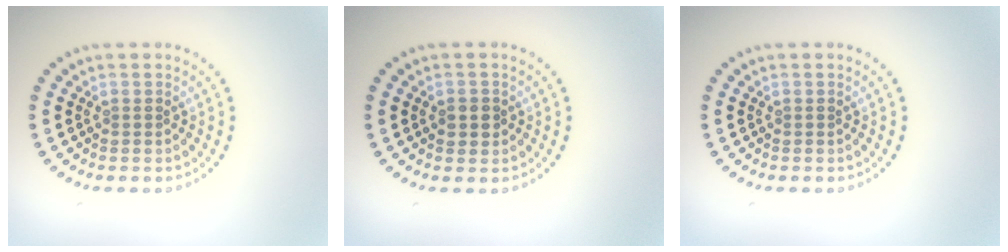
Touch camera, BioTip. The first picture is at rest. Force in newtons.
{"total": 1.5, "press": 1.4, "slide": 0.4}
{"total": 0.0}